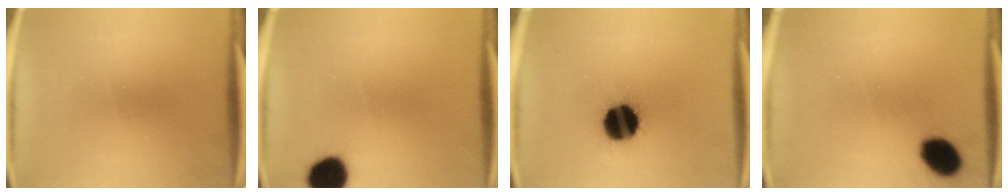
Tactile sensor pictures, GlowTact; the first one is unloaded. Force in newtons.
{"total": 9.1}
{"total": 15.3}
{"total": 8.3}